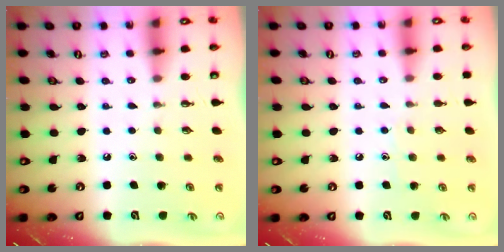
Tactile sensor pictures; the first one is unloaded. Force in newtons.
{"total": 5.6, "press": 5.6, "slide": 0.6}